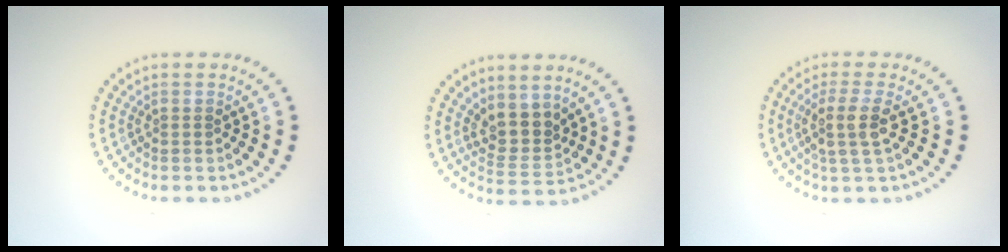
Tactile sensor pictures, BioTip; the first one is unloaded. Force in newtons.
{"total": 2.9, "press": 2.4, "slide": 1.7}
{"total": 3.0, "press": 2.4, "slide": 1.7}